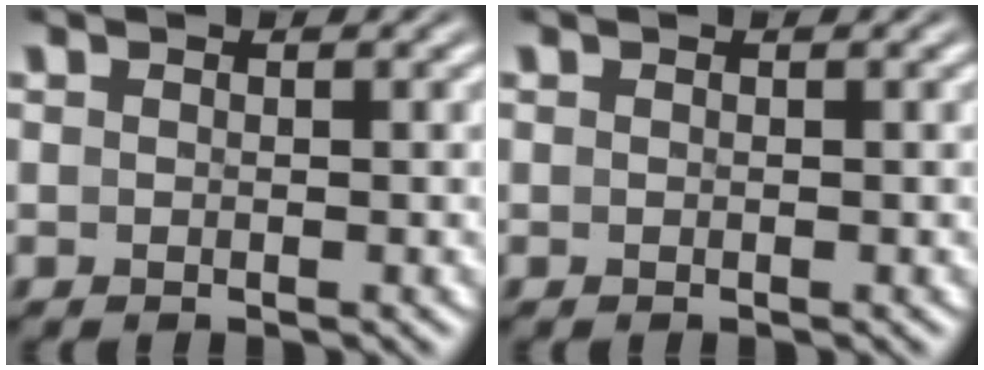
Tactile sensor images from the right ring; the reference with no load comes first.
{"total": 0.0}